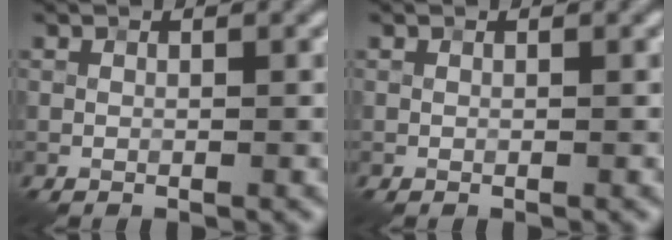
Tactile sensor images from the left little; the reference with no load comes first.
{"total": 0.0}